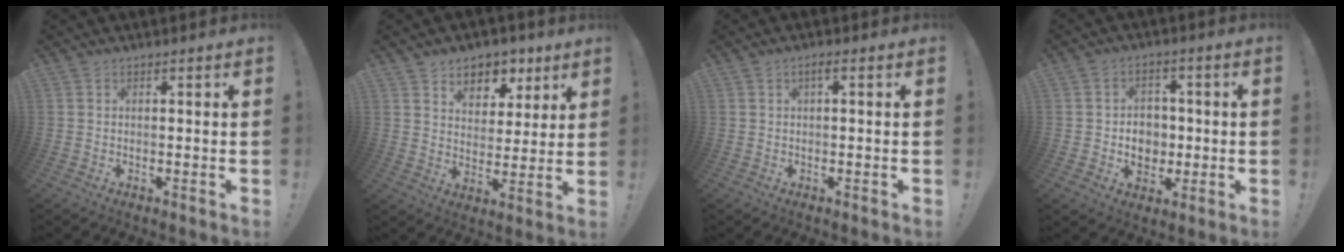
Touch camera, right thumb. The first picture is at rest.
{"total": 7.6, "force": [4.6, 5.8, 1.7], "torque": [-0.009, -0.038, 0.087]}
{"total": 1.4, "force": [-0.1, 0.2, 1.4], "torque": [-0.021, 0.002, -0.006]}
{"total": 7.8, "force": [-0.5, 7.0, 3.5], "torque": [-0.055, 0.000, -0.004]}